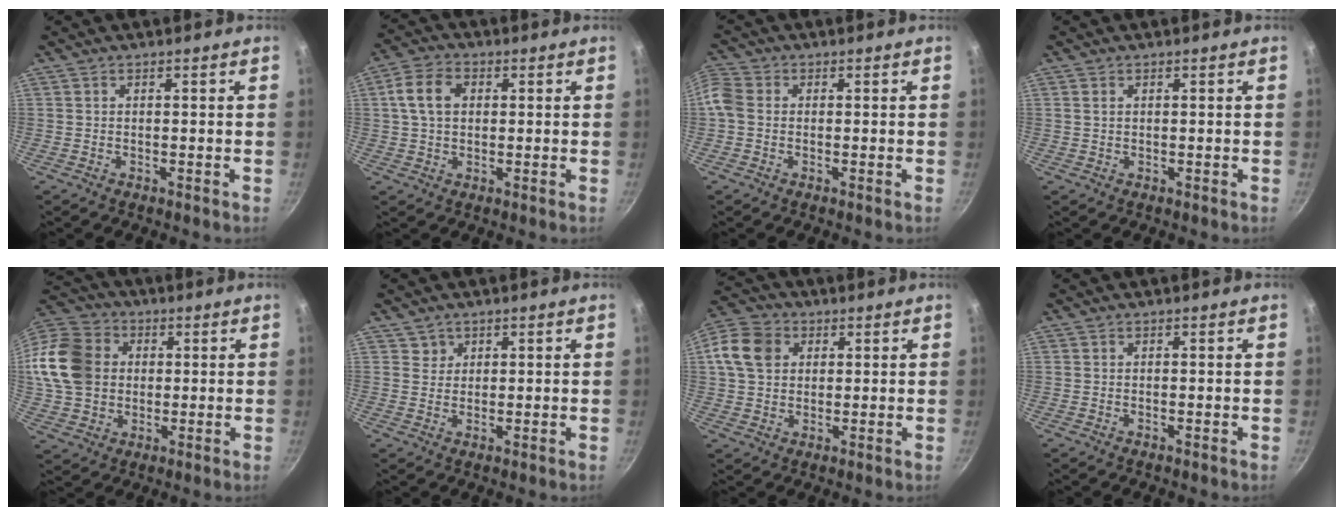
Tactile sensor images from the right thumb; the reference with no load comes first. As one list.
[{"total": 7.4, "force": [1.4, 5.4, 4.9], "torque": [-0.085, 0.014, 0.016]}, {"total": 4.7, "force": [-0.4, 3.8, 2.6], "torque": [-0.060, 0.011, -0.026]}, {"total": 0.9, "force": [0.3, 0.7, 0.5], "torque": [-0.010, 0.002, 0.005]}, {"total": 18.8, "force": [2.0, 15.6, 10.2], "torque": [-0.199, 0.028, 0.032]}, {"total": 2.2, "force": [1.1, 1.9, 0.0], "torque": [0.023, 0.002, 0.015]}, {"total": 11.4, "force": [2.8, 9.2, 6.0], "torque": [-0.108, 0.017, 0.038]}, {"total": 0.0}]